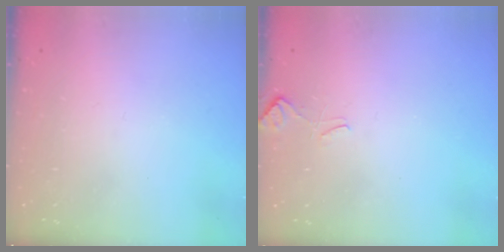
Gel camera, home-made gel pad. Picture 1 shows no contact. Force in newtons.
{"total": 2.6, "press": 2.5, "slide": 0.8}